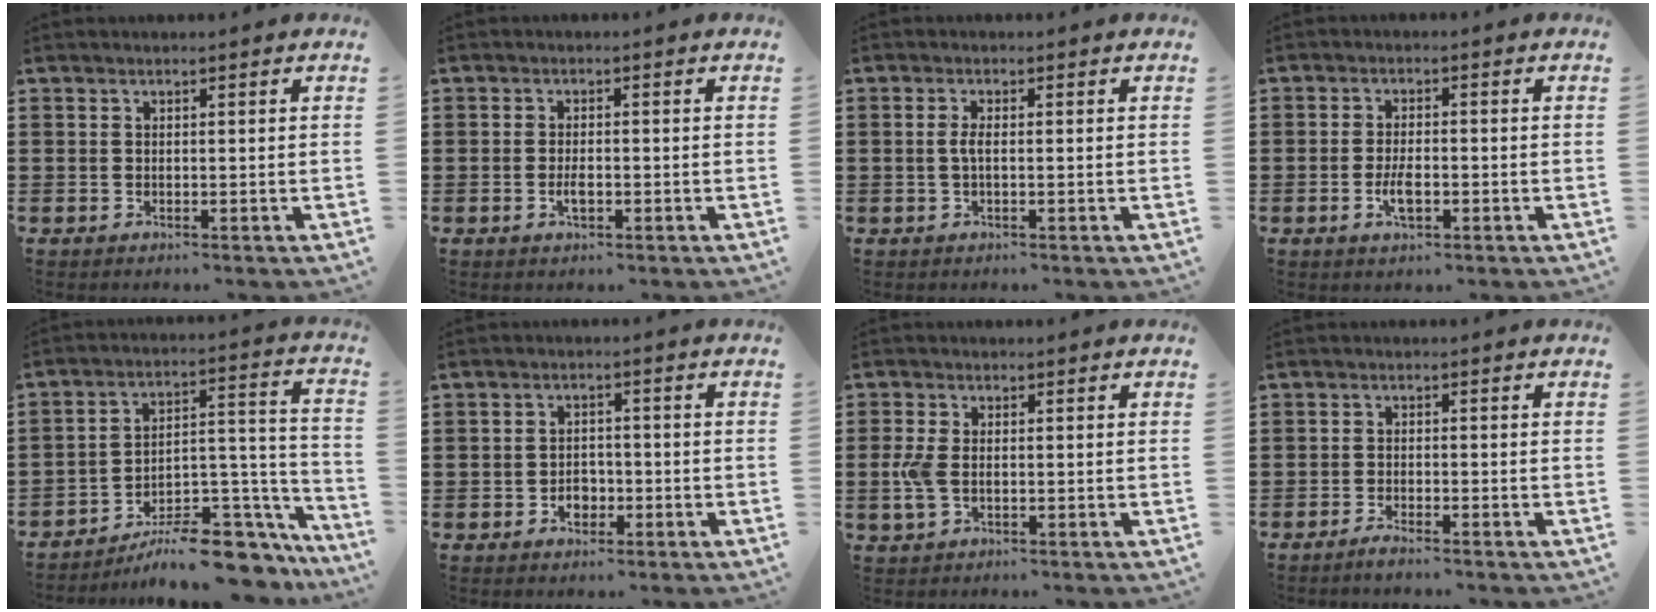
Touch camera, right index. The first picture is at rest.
{"total": 2.2, "force": [-0.7, 0.8, 1.9], "torque": [-0.036, 0.001, -0.012]}
{"total": 1.9, "force": [-0.3, 0.5, 1.8], "torque": [-0.042, -0.003, -0.009]}
{"total": 3.6, "force": [-1.2, 1.4, 3.1], "torque": [-0.069, -0.003, -0.024]}
{"total": 11.0, "force": [-8.9, 3.6, 5.3], "torque": [-0.067, 0.046, -0.158]}
{"total": 2.8, "force": [-1.1, 2.2, 1.3], "torque": [-0.021, 0.000, -0.024]}
{"total": 3.9, "force": [-0.4, 2.3, 3.2], "torque": [-0.092, -0.005, -0.015]}
{"total": 1.6, "force": [-1.5, -0.1, 0.5], "torque": [-0.009, 0.000, -0.028]}